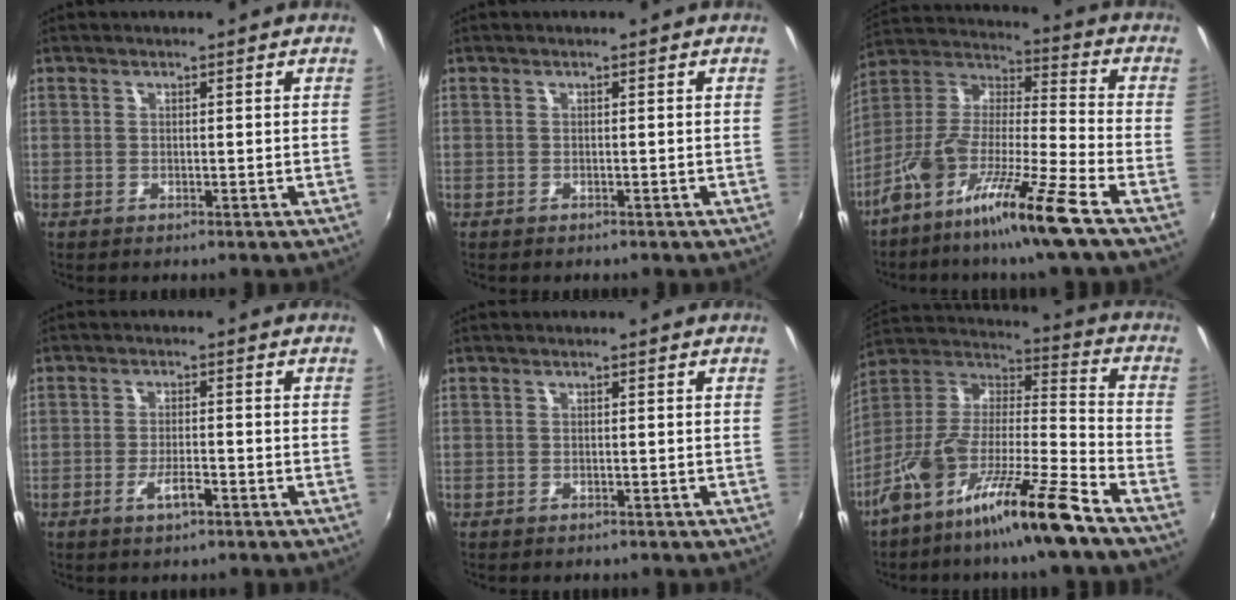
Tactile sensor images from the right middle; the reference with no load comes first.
{"total": 0.5, "force": [-0.5, 0.3, 0.1], "torque": [-0.004, -0.003, -0.007]}
{"total": 15.6, "force": [-10.0, 0.0, 12.0], "torque": [-0.222, -0.017, -0.195]}
{"total": 3.5, "force": [-2.0, 0.9, 2.7], "torque": [-0.055, -0.004, -0.036]}
{"total": 0.8, "force": [-0.6, 0.4, 0.1], "torque": [-0.007, -0.002, -0.009]}
{"total": 18.5, "force": [-12.5, 1.5, 13.6], "torque": [-0.234, -0.016, -0.230]}